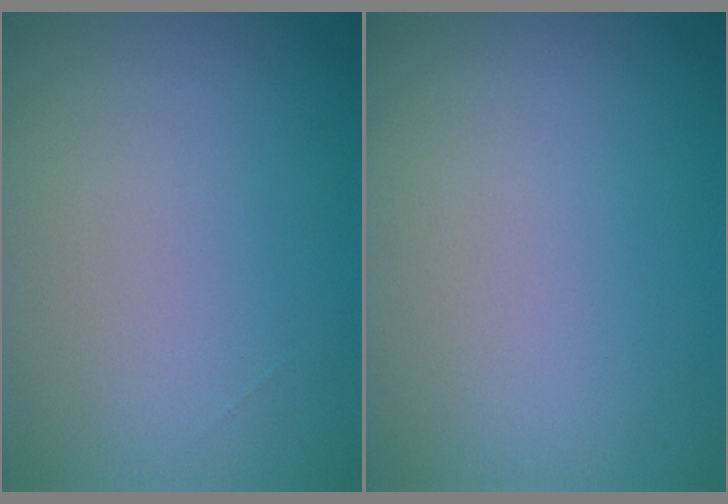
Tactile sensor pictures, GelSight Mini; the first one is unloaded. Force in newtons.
{"total": 0.0}